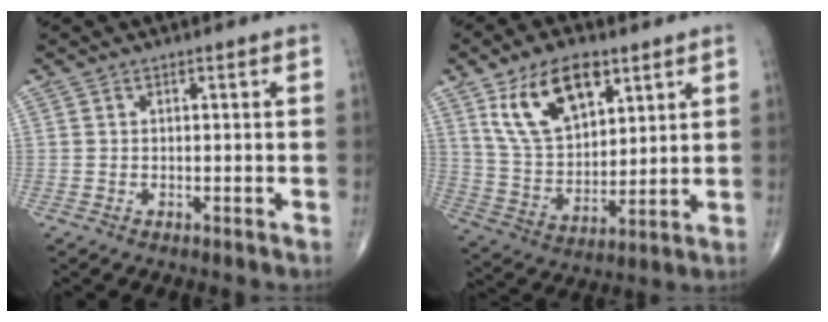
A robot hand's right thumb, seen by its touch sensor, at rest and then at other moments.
{"total": 15.8, "force": [8.1, 8.5, 10.6], "torque": [-0.162, -0.029, 0.160]}